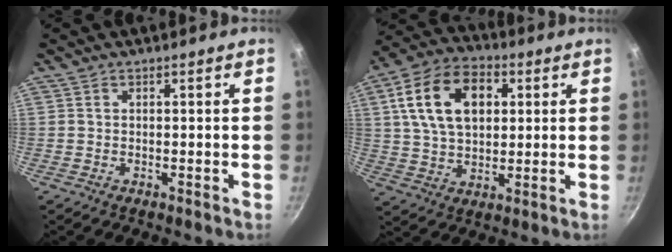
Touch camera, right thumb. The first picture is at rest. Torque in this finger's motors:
{"motor_torque": [0.12, 0.76, 0.54, 0.44, 0.24]}